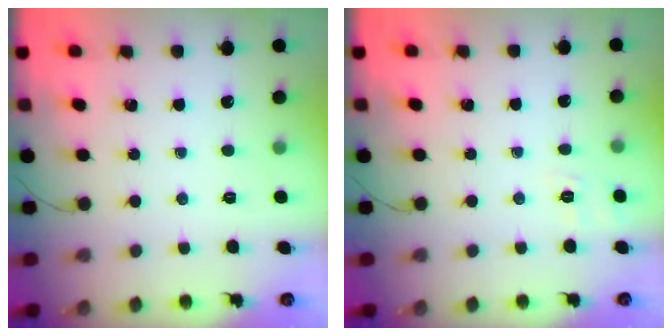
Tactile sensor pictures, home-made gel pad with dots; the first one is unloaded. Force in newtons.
{"total": 2.7, "press": 2.0, "slide": 1.8}